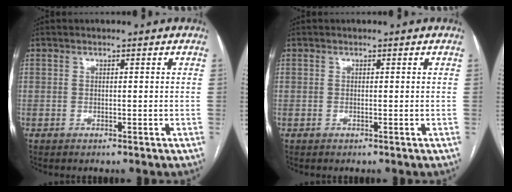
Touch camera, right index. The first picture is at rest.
{"total": 0.0}